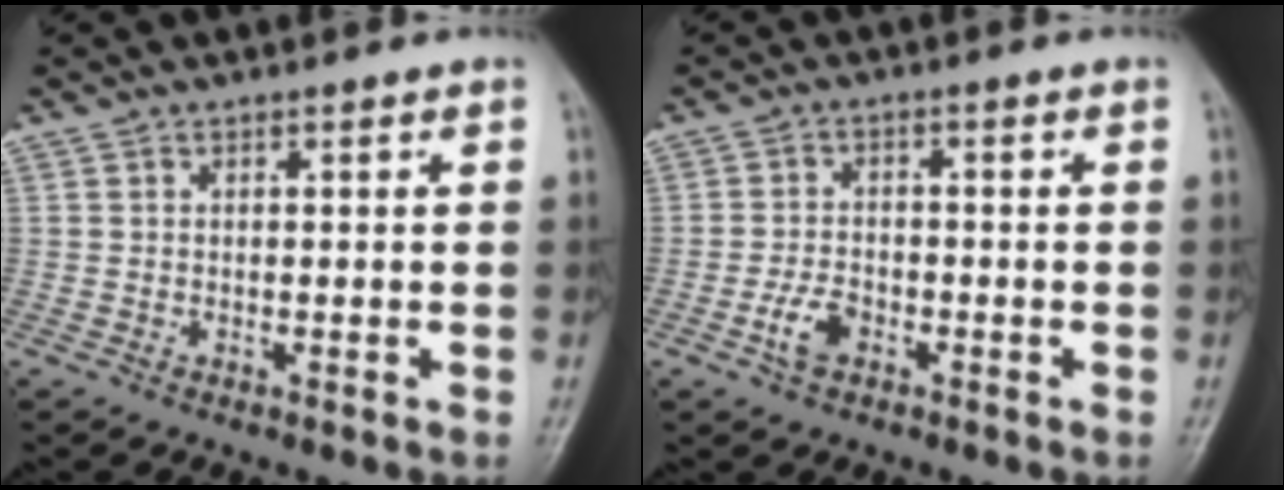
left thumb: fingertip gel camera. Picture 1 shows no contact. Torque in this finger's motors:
{"motor_torque": [0.07, 0.12, 0.40, 0.38, 0.03]}